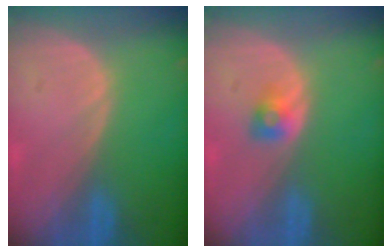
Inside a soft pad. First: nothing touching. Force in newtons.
{"total": 2.0, "press": 2.0, "slide": 0.3}